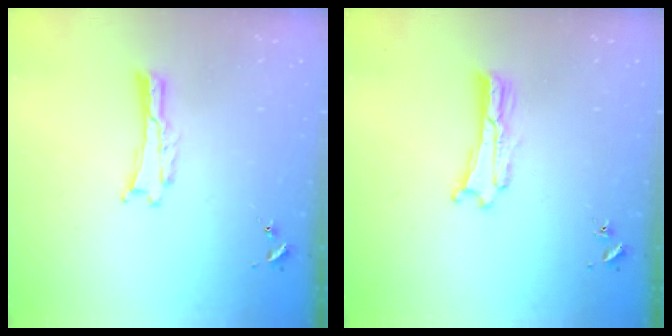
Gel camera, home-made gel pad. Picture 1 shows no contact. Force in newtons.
{"total": 0.9, "press": 0.9, "slide": 0.2}